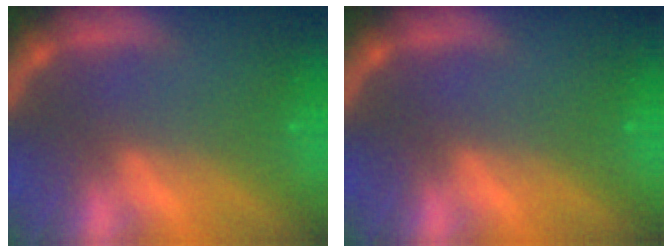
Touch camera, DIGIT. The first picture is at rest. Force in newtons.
{"total": 0.0}